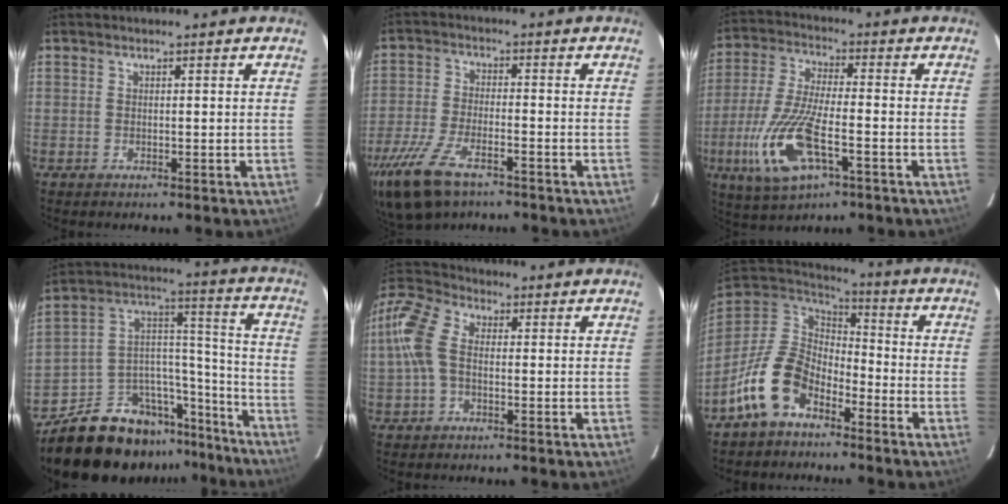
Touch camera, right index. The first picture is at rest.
{"total": 14.9, "force": [-9.8, 6.1, 9.4], "torque": [-0.222, -0.039, -0.183]}
{"total": 15.4, "force": [-5.9, 5.3, 13.2], "torque": [-0.290, -0.017, -0.111]}
{"total": 20.0, "force": [-16.3, 9.7, 6.4], "torque": [-0.120, 0.075, -0.239]}
{"total": 11.3, "force": [-0.2, 7.1, 8.7], "torque": [-0.195, 0.023, -0.011]}
{"total": 13.9, "force": [-7.9, 8.4, 7.7], "torque": [-0.171, 0.012, -0.151]}